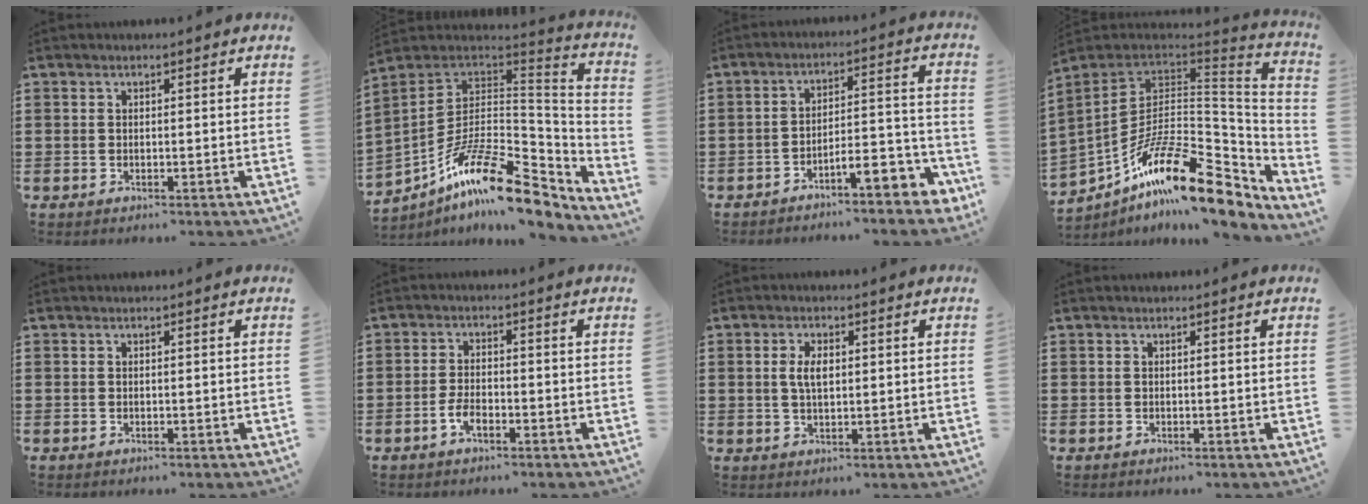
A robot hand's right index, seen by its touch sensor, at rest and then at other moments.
{"total": 17.0, "force": [-10.1, 6.0, 12.3], "torque": [-0.212, 0.022, -0.177]}
{"total": 6.3, "force": [-5.2, 1.3, 3.4], "torque": [-0.054, -0.002, -0.098]}
{"total": 20.1, "force": [-11.8, 7.6, 14.5], "torque": [-0.251, 0.032, -0.206]}
{"total": 0.0}
{"total": 3.1, "force": [-1.6, 1.3, 2.4], "torque": [-0.057, -0.002, -0.035]}
{"total": 3.6, "force": [0.6, 1.7, 3.1], "torque": [-0.063, 0.008, 0.008]}
{"total": 0.0}